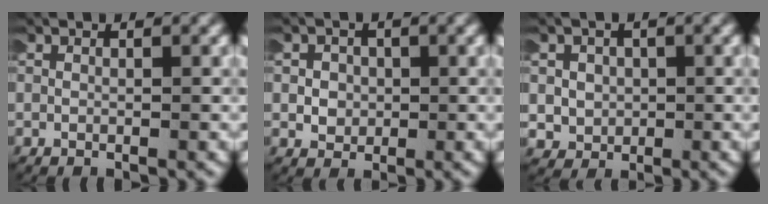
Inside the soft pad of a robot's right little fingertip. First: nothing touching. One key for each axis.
{"total": 2.0, "fx": -0.2, "fy": 1.9, "fz": 0.5, "tx": -0.014, "ty": 0.006, "tz": -0.008}
{"total": 3.9, "fx": -0.3, "fy": 3.8, "fz": 1.0, "tx": -0.044, "ty": -0.008, "tz": -0.004}